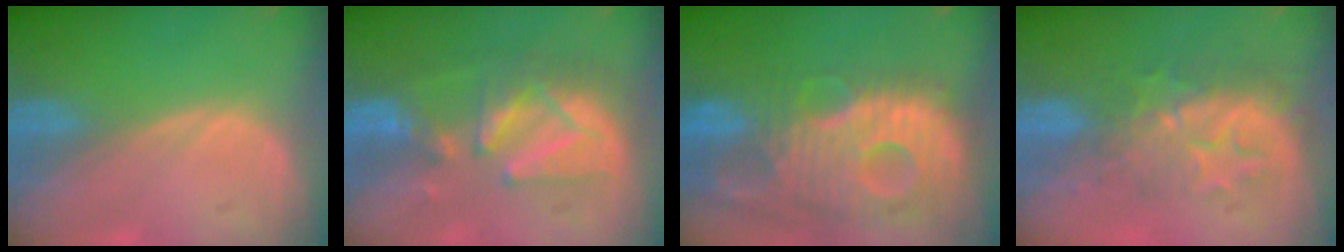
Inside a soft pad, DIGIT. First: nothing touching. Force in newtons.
{"total": 8.6, "press": 8.5, "slide": 1.5}
{"total": 13.8, "press": 12.0, "slide": 6.8}
{"total": 8.8, "press": 7.9, "slide": 4.0}